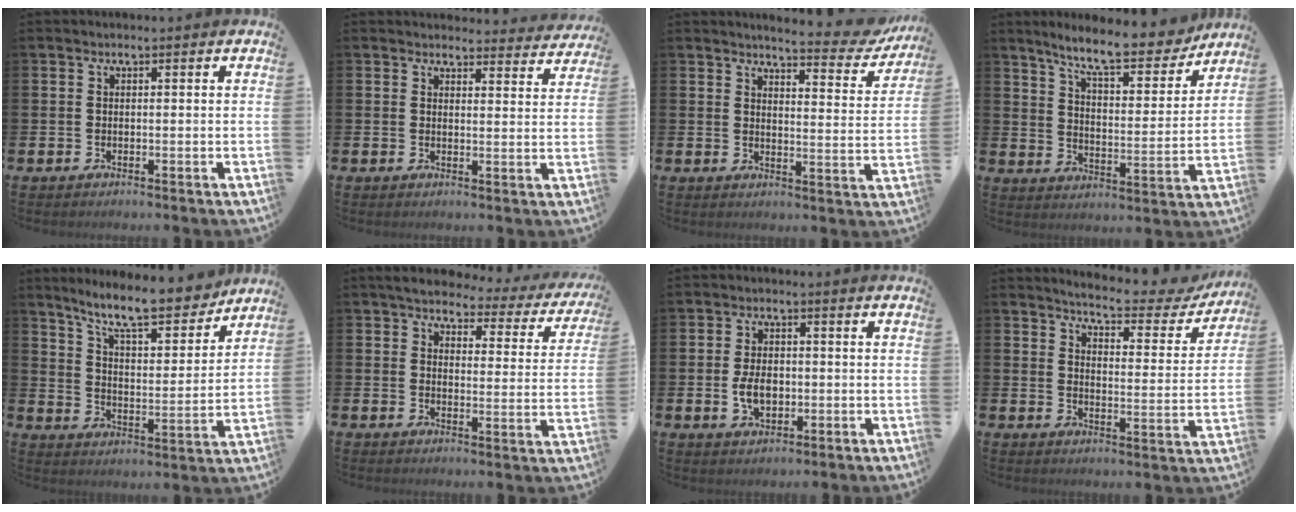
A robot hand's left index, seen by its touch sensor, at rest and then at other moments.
{"total": 3.5, "force": [3.4, 0.6, 0.0], "torque": [0.002, -0.024, 0.059]}
{"total": 4.8, "force": [4.6, 0.5, 1.4], "torque": [-0.025, -0.037, 0.072]}
{"total": 9.9, "force": [8.9, 1.8, 4.0], "torque": [-0.097, -0.051, 0.152]}
{"total": 11.0, "force": [9.9, 1.9, 4.5], "torque": [-0.110, -0.062, 0.172]}
{"total": 4.1, "force": [3.6, 1.7, 1.1], "torque": [-0.040, -0.028, 0.055]}
{"total": 4.2, "force": [-0.5, 2.7, 3.2], "torque": [-0.049, 0.003, -0.012]}
{"total": 5.3, "force": [5.0, 0.8, 1.6], "torque": [-0.041, -0.041, 0.077]}